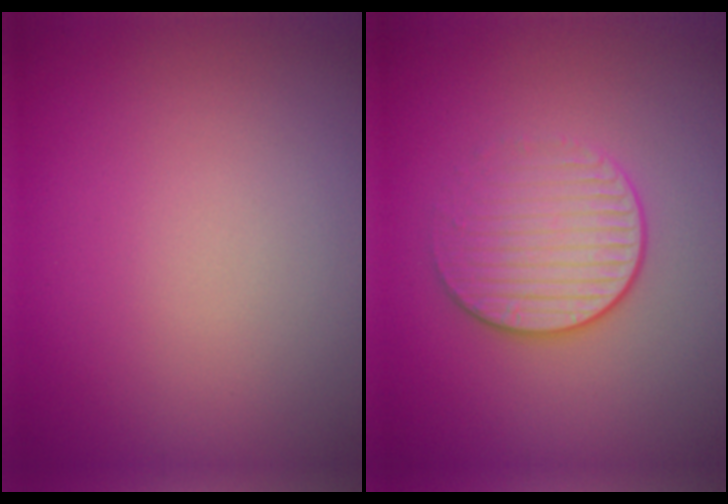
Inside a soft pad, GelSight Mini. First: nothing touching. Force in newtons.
{"total": 3.2, "press": 2.9, "slide": 1.4}